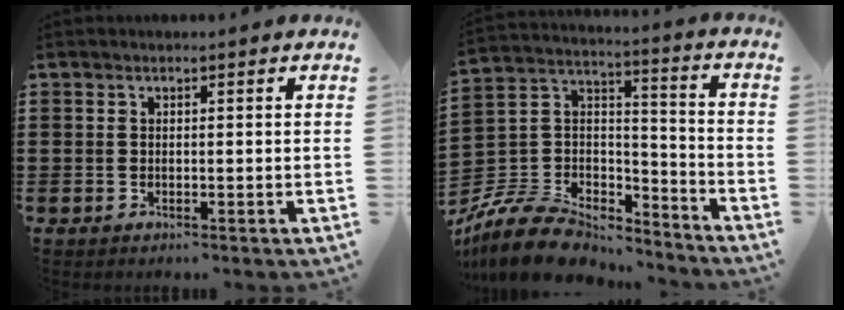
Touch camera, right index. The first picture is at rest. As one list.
[{"total": 11.0, "force": [-9.4, 4.5, 3.4], "torque": [-0.095, 0.016, -0.189]}]